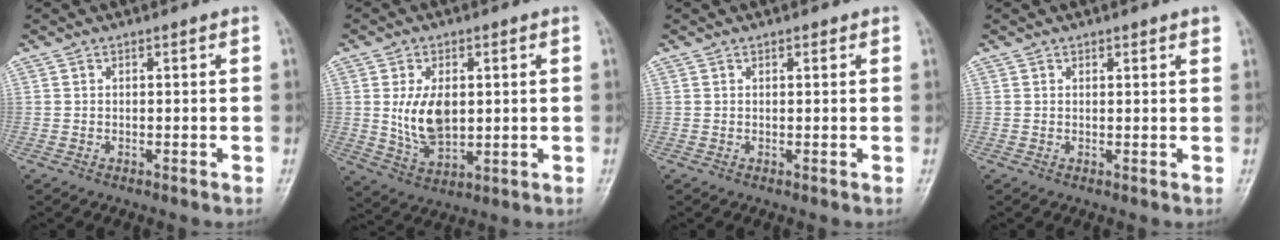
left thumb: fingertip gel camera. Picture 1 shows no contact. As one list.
[{"total": 9.5, "force": [1.0, 5.8, 7.4], "torque": [-0.122, -0.012, 0.031]}, {"total": 0.7, "force": [0.5, 0.4, 0.4], "torque": [-0.004, -0.002, 0.004]}, {"total": 1.8, "force": [1.2, 0.6, 1.2], "torque": [-0.008, -0.004, 0.014]}]